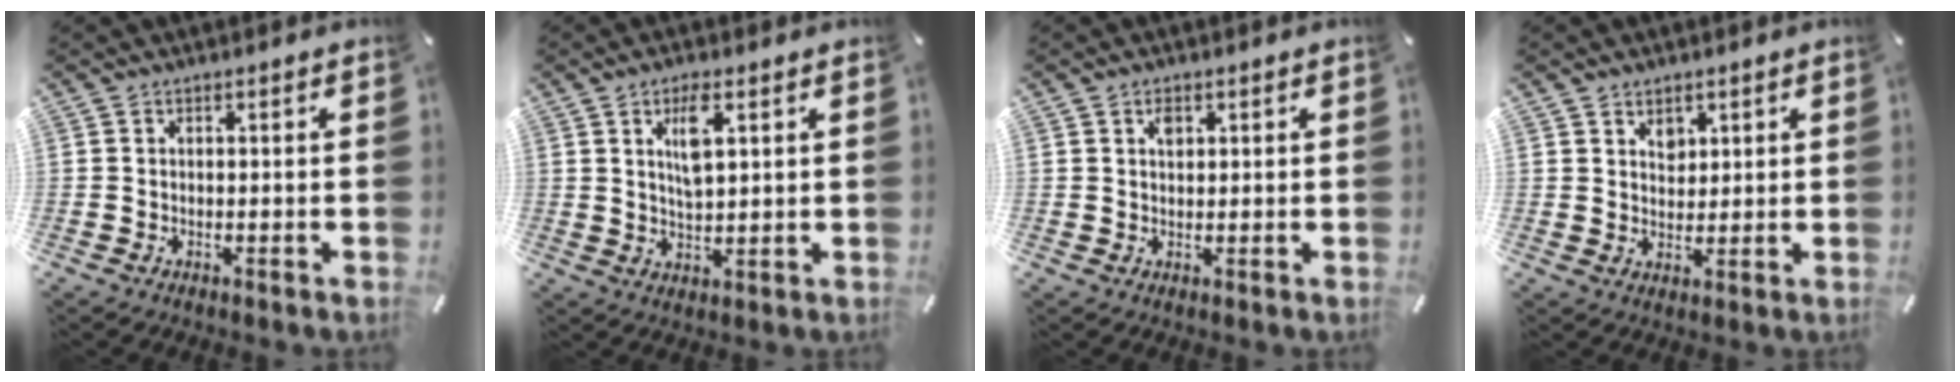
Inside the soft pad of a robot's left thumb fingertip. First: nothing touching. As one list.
[{"total": 6.4, "force": [2.7, 2.1, 5.4], "torque": [-0.106, -0.006, 0.039]}, {"total": 1.9, "force": [0.8, 1.3, 1.1], "torque": [-0.008, -0.005, 0.012]}, {"total": 3.5, "force": [2.0, 2.8, 0.7], "torque": [0.004, -0.008, 0.032]}]